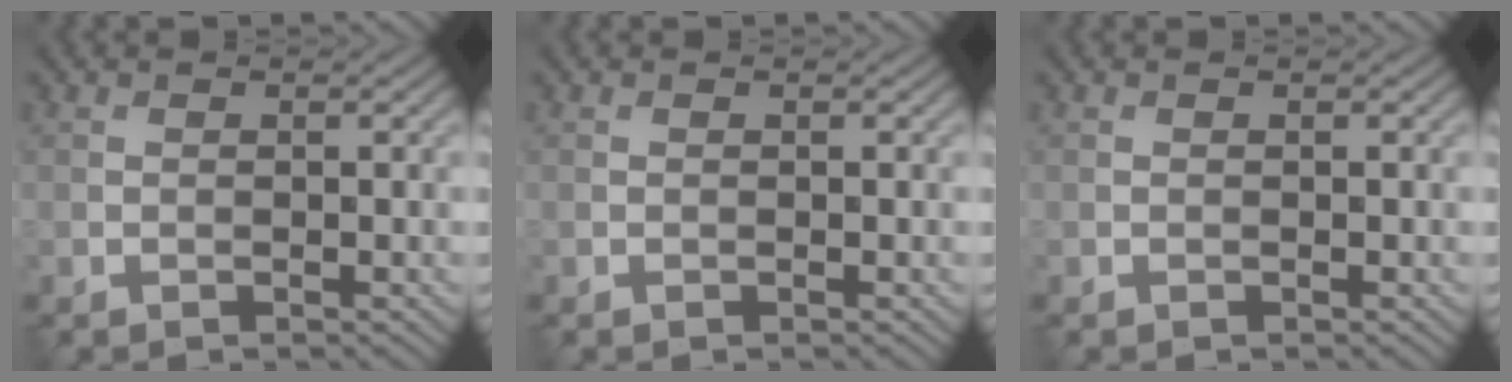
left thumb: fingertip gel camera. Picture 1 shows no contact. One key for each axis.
{"total": 0.0}
{"total": 0.0}